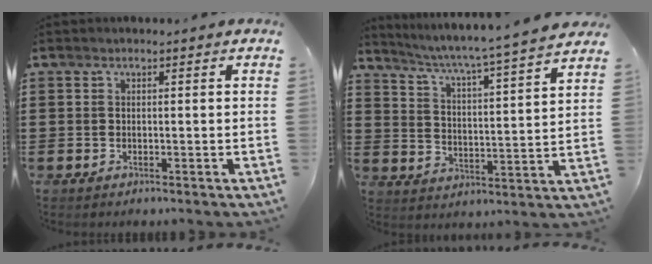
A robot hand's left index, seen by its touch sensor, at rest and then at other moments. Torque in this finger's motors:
{"motor_torque": [1.78, -0.35, 0.35, 0.04]}